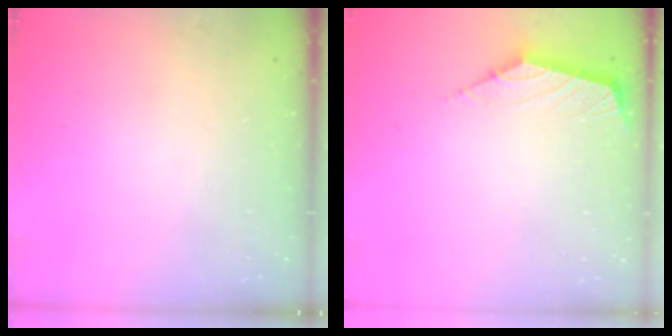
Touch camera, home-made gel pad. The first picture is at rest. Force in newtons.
{"total": 2.5, "press": 2.4, "slide": 0.7}